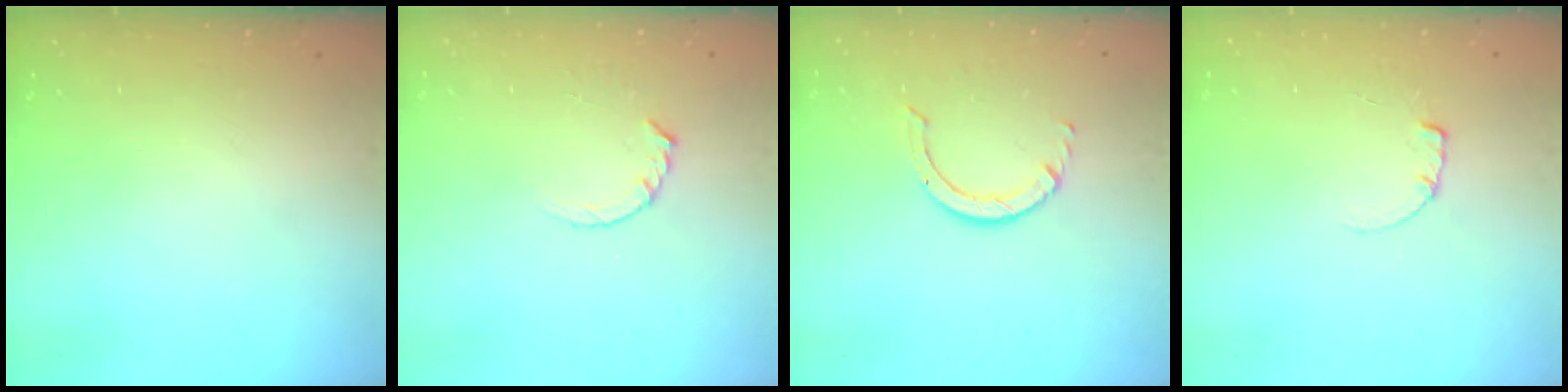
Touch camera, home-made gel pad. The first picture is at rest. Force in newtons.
{"total": 2.8, "press": 2.8, "slide": 0.4}
{"total": 3.6, "press": 3.6, "slide": 0.6}
{"total": 0.6, "press": 0.6, "slide": 0.1}